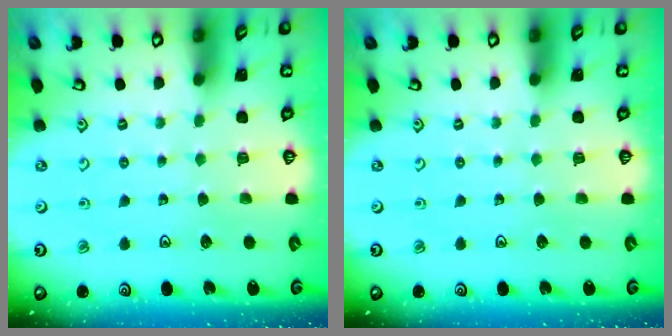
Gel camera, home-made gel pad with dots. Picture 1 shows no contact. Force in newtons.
{"total": 0.0}